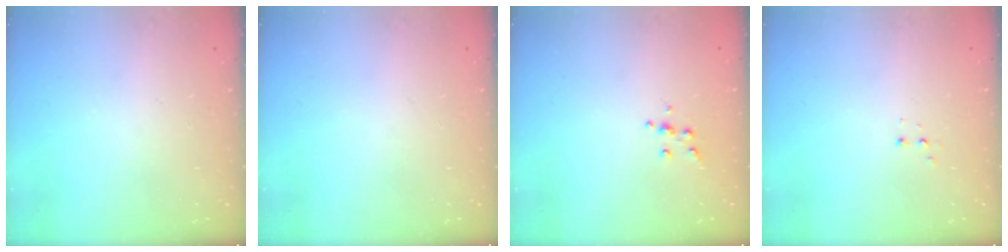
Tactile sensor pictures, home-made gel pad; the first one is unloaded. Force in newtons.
{"total": 0.0}
{"total": 5.2, "press": 5.2, "slide": 0.6}
{"total": 2.8, "press": 2.7, "slide": 0.5}